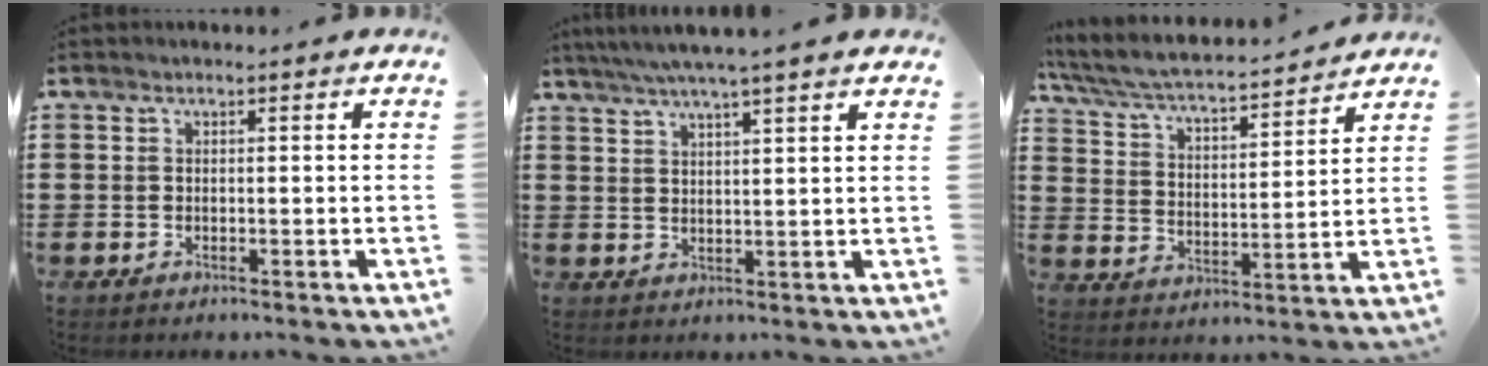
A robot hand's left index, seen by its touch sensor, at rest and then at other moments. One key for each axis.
{"total": 4.0, "fx": 3.5, "fy": -0.4, "fz": 2.0, "tx": -0.049, "ty": -0.009, "tz": 0.061}
{"total": 5.3, "fx": 4.9, "fy": 0.3, "fz": 2.1, "tx": -0.064, "ty": -0.036, "tz": 0.077}